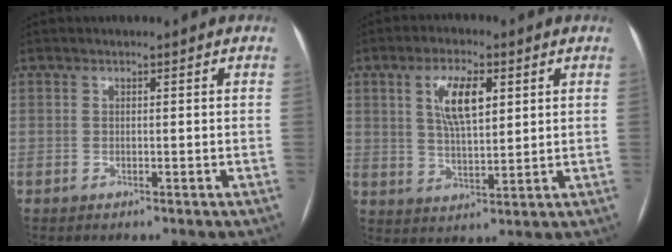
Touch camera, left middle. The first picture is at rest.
{"total": 7.7, "force": [2.8, 2.6, 6.7], "torque": [-0.128, 0.006, 0.054]}